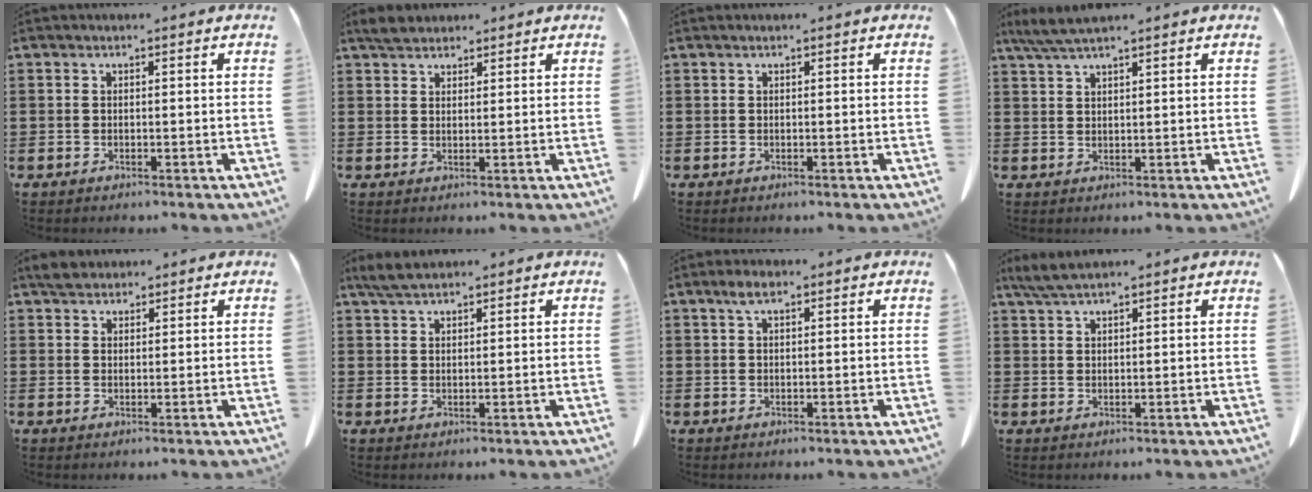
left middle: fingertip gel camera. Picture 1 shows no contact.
{"total": 2.8, "force": [2.4, 1.1, 0.8], "torque": [-0.015, 0.000, 0.046]}
{"total": 0.0}
{"total": 3.8, "force": [3.0, 0.1, 2.3], "torque": [-0.051, -0.004, 0.058]}
{"total": 2.5, "force": [2.2, 0.9, 0.5], "torque": [-0.009, -0.001, 0.043]}
{"total": 3.4, "force": [2.7, 0.9, 1.8], "torque": [-0.043, 0.000, 0.053]}
{"total": 2.4, "force": [1.3, 0.8, 1.9], "torque": [-0.041, 0.003, 0.022]}
{"total": 3.6, "force": [2.8, 0.6, 2.1], "torque": [-0.049, -0.002, 0.055]}